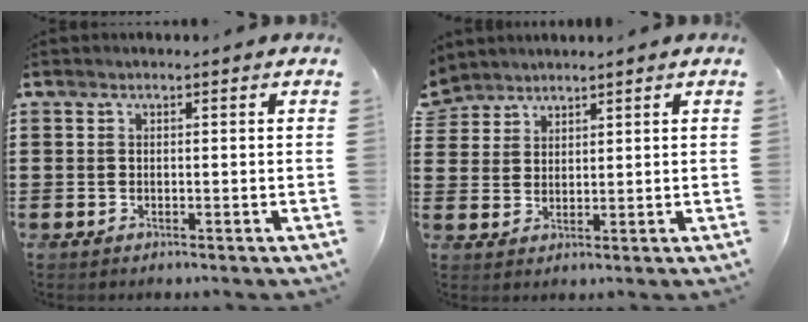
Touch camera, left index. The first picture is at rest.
{"total": 3.1, "force": [2.7, 1.5, -0.5], "torque": [-0.006, -0.002, 0.052]}